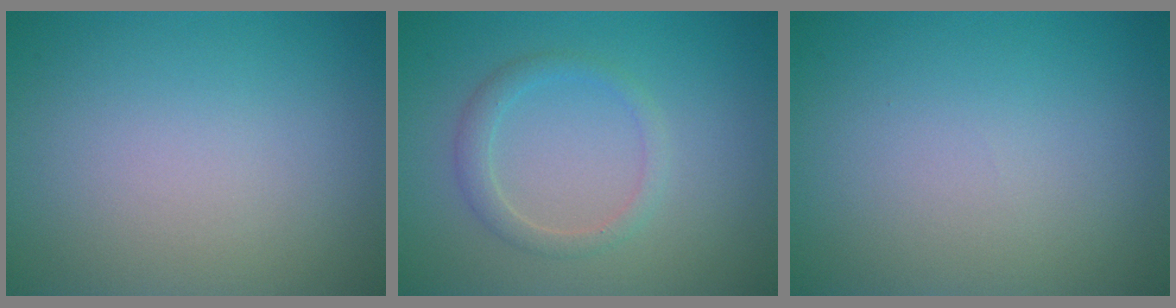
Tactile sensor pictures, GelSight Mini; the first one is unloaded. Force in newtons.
{"total": 1.8, "press": 1.8, "slide": 0.1}
{"total": 0.0}